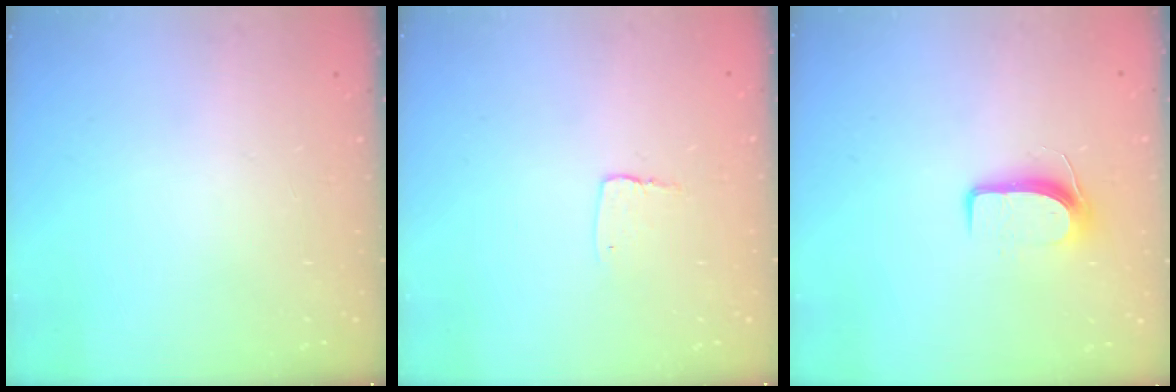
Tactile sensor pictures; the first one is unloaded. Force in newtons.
{"total": 3.8, "press": 3.8, "slide": 0.4}
{"total": 7.9, "press": 7.9, "slide": 0.7}